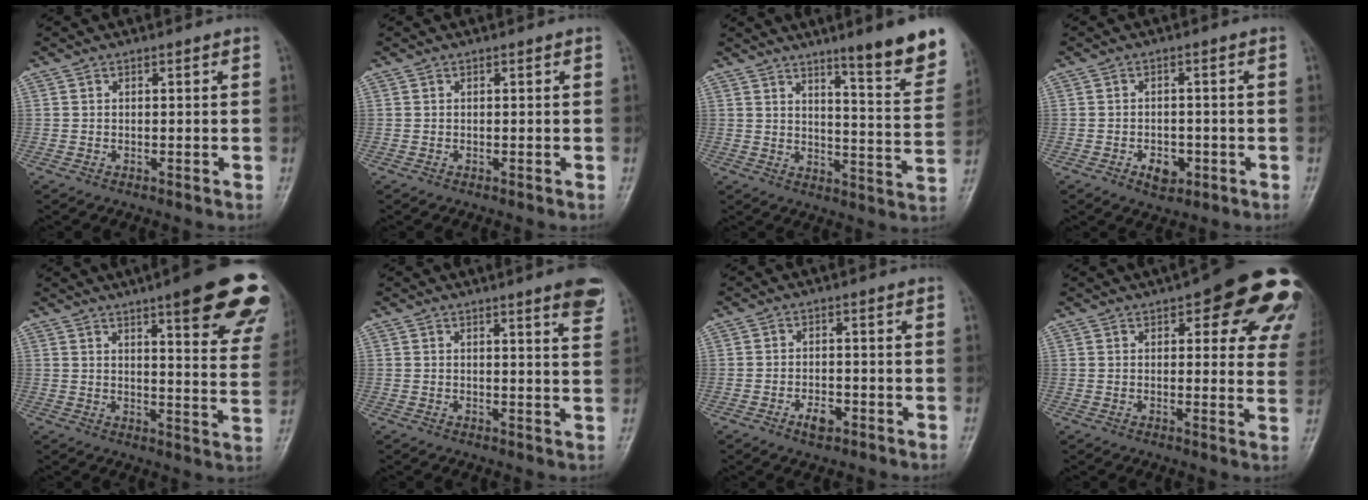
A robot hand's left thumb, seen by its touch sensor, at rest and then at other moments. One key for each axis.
{"total": 0.0}
{"total": 14.1, "fx": 9.6, "fy": 1.4, "fz": 10.3, "tx": -0.115, "ty": -0.069, "tz": 0.134}
{"total": 4.2, "fx": -1.7, "fy": 2.8, "fz": 2.5, "tx": -0.023, "ty": 0.008, "tz": -0.022}
{"total": 20.9, "fx": 12.5, "fy": 4.2, "fz": 16.2, "tx": -0.178, "ty": -0.043, "tz": 0.147}
{"total": 5.7, "fx": 3.7, "fy": 0.4, "fz": 4.3, "tx": -0.044, "ty": -0.016, "tz": 0.040}
{"total": 3.3, "fx": -1.7, "fy": 1.7, "fz": 2.2, "tx": -0.032, "ty": 0.009, "tz": -0.028}
{"total": 20.1, "fx": 10.0, "fy": 7.8, "fz": 15.6, "tx": -0.151, "ty": -0.017, "tz": 0.109}